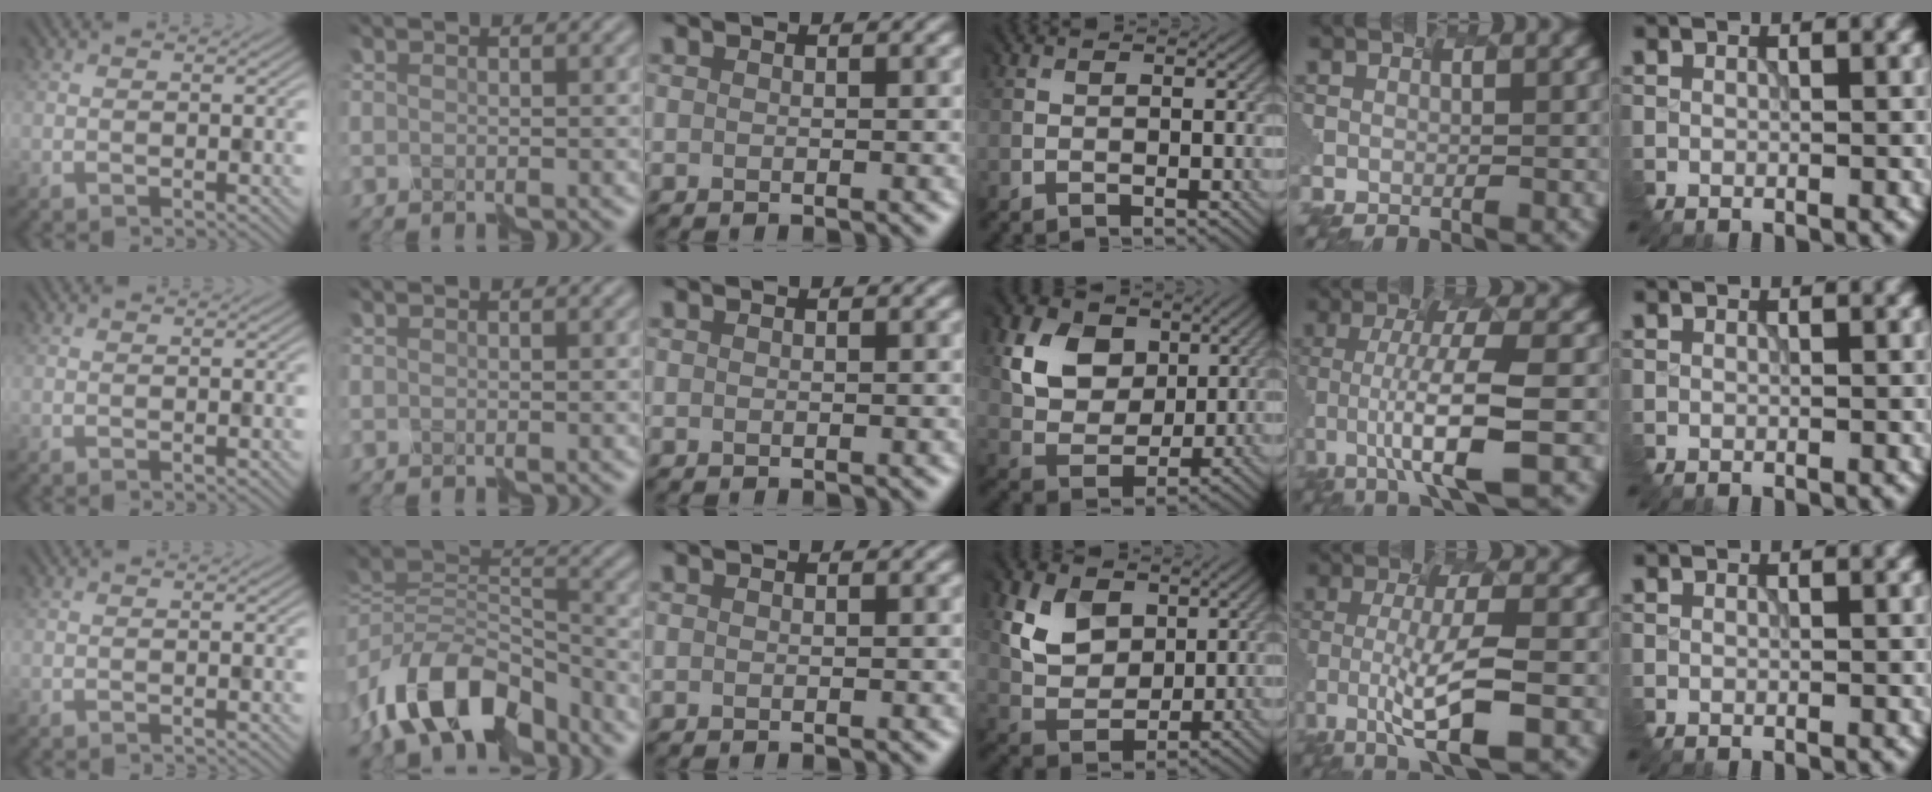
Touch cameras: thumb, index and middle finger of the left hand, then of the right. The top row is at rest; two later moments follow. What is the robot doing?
{"motion": "disassemble", "object": "puzzle pieces"}